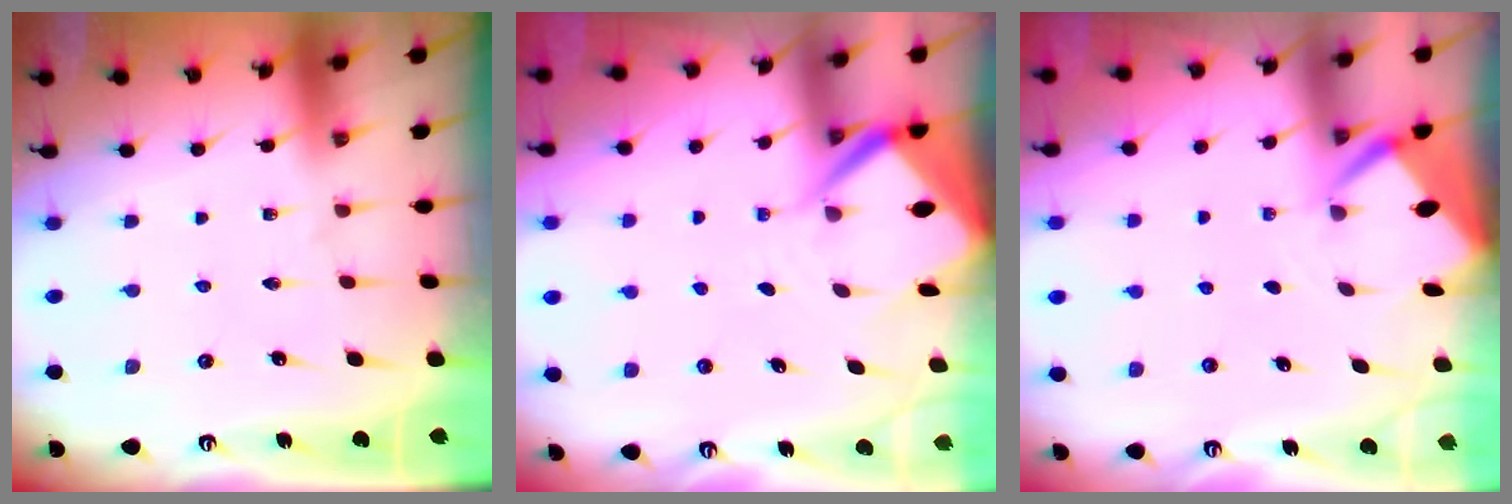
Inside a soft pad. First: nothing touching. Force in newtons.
{"total": 6.0, "press": 6.0, "slide": 0.6}
{"total": 2.6, "press": 2.6, "slide": 0.3}